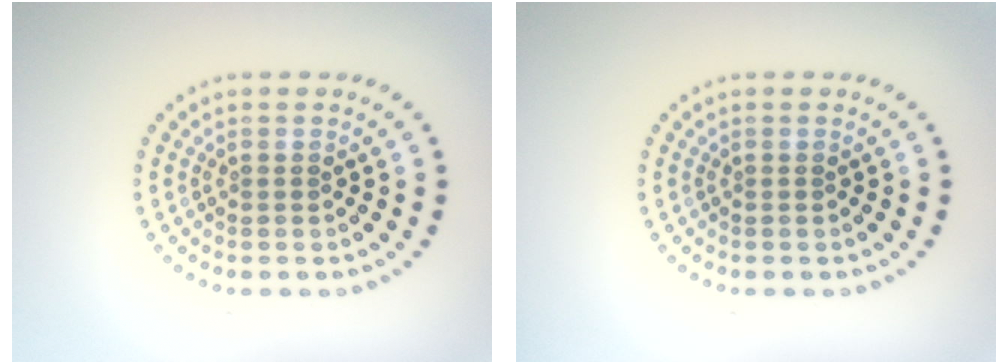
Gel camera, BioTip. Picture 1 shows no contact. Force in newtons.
{"total": 0.0}